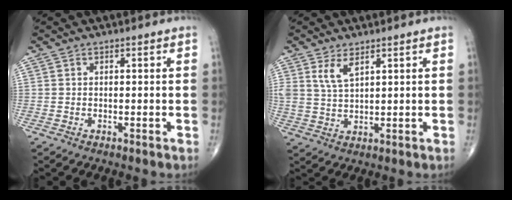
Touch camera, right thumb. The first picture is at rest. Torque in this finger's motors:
{"motor_torque": [0.08, 0.09, 0.55, 0.49, 0.14]}